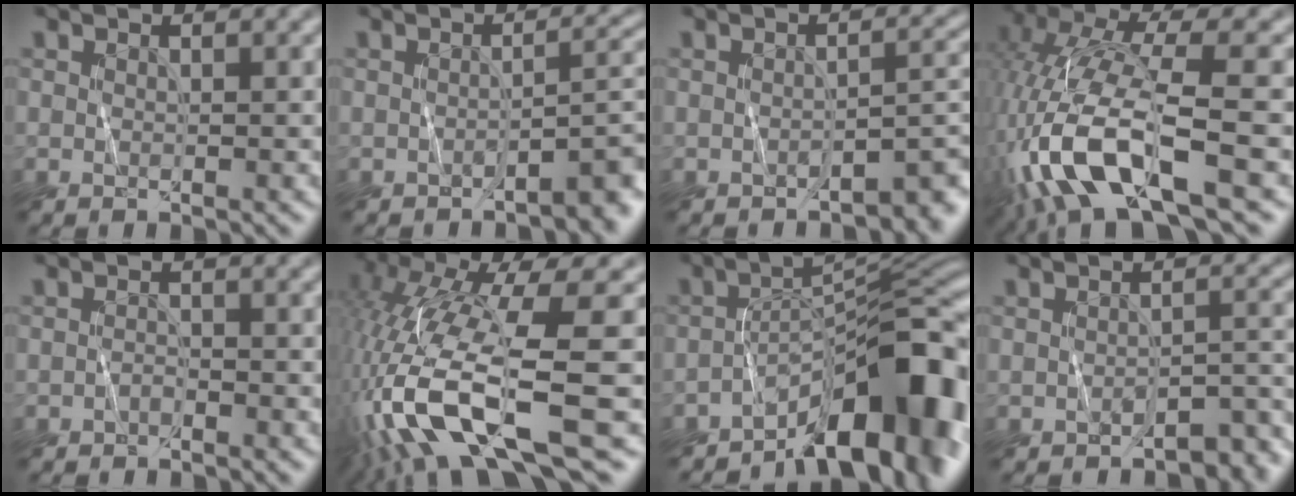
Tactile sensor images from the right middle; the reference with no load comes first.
{"total": 3.1, "force": [-2.5, 0.6, 1.8], "torque": [-0.017, 0.012, -0.037]}
{"total": 2.6, "force": [-2.3, 0.8, 1.1], "torque": [-0.005, 0.006, -0.034]}
{"total": 10.7, "force": [-5.5, 2.8, 8.7], "torque": [-0.185, 0.009, -0.105]}
{"total": 1.1, "force": [-0.8, -0.5, -0.5], "torque": [0.004, 0.003, -0.015]}
{"total": 13.8, "force": [-4.5, 3.1, 12.7], "torque": [-0.274, -0.001, -0.067]}
{"total": 11.4, "force": [-7.5, 4.2, 7.6], "torque": [-0.081, 0.020, -0.131]}
{"total": 3.4, "force": [-2.9, 1.1, 1.2], "torque": [-0.003, 0.004, -0.045]}